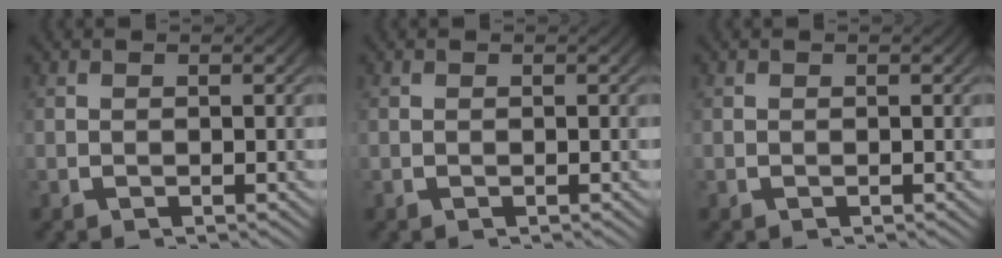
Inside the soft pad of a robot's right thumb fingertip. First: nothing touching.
{"total": 0.0}
{"total": 0.0}